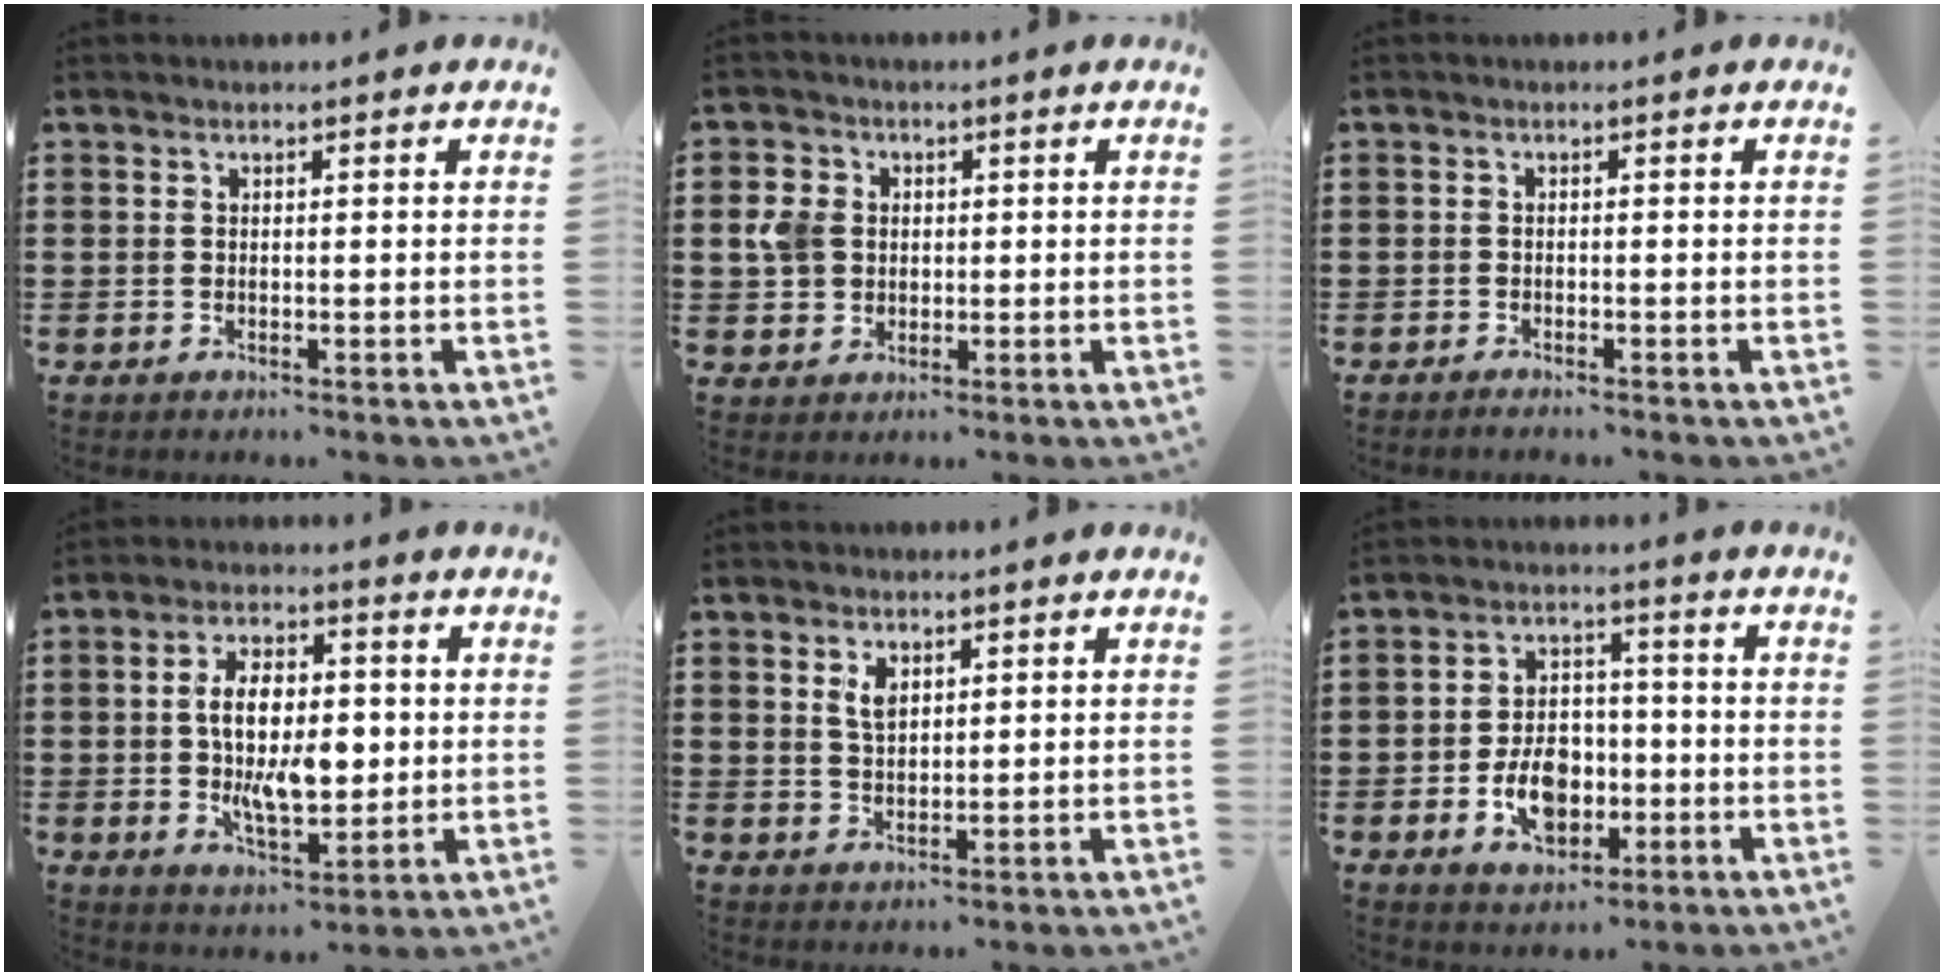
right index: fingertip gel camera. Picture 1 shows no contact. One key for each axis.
{"total": 5.1, "fx": 0.5, "fy": 4.4, "fz": 2.5, "tx": -0.076, "ty": 0.010, "tz": 0.004}
{"total": 0.8, "fx": -0.8, "fy": -0.1, "fz": 0.2, "tx": -0.006, "ty": -0.005, "tz": -0.014}
{"total": 10.3, "fx": 0.2, "fy": 5.3, "fz": 8.9, "tx": -0.157, "ty": 0.001, "tz": -0.004}
{"total": 2.8, "fx": 1.4, "fy": 1.6, "fz": 1.9, "tx": -0.044, "ty": 0.004, "tz": 0.025}
{"total": 8.1, "fx": -2.3, "fy": 5.7, "fz": 5.3, "tx": -0.099, "ty": 0.002, "tz": -0.044}